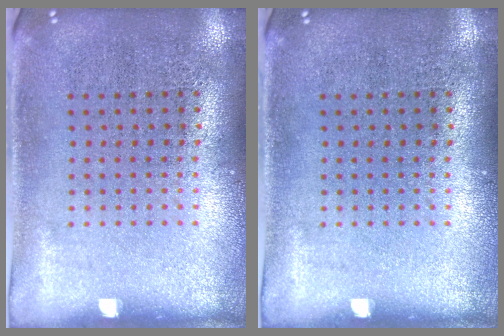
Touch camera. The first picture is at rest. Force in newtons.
{"total": 0.0}